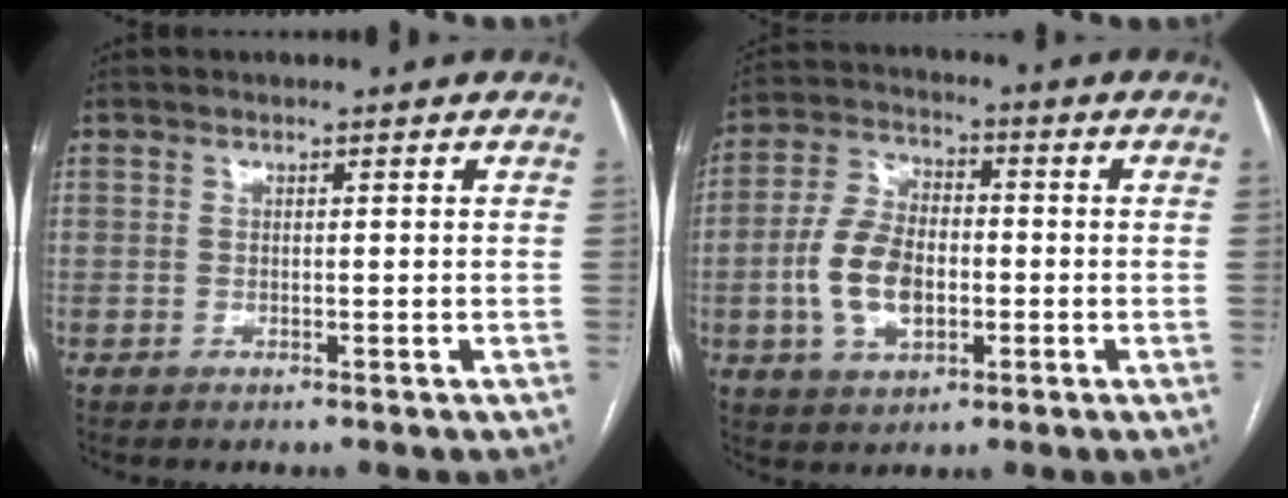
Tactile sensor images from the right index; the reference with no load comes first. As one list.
[{"total": 10.1, "force": [-1.9, 5.9, 8.0], "torque": [-0.174, 0.016, -0.033]}]